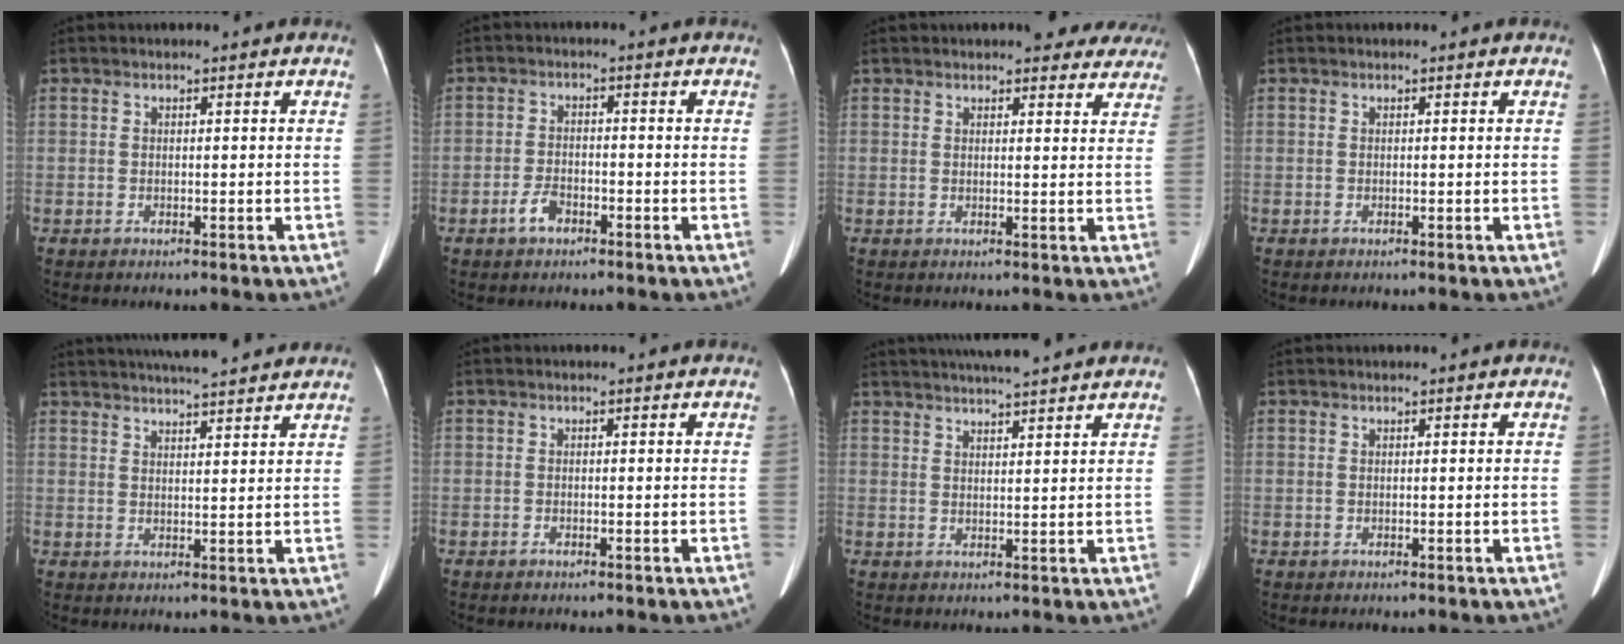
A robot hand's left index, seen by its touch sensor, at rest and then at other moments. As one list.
[{"total": 3.3, "force": [-2.1, 1.6, 1.9], "torque": [-0.043, 0.002, -0.037]}, {"total": 8.4, "force": [7.5, 2.9, 2.6], "torque": [-0.004, -0.001, 0.071]}, {"total": 0.0}, {"total": 12.3, "force": [11.0, 1.2, 5.4], "torque": [-0.085, 0.023, 0.146]}, {"total": 0.6, "force": [-0.5, 0.2, 0.2], "torque": [-0.009, -0.001, -0.006]}, {"total": 9.1, "force": [8.1, 0.1, 4.1], "torque": [-0.068, 0.024, 0.110]}, {"total": 0.0}]